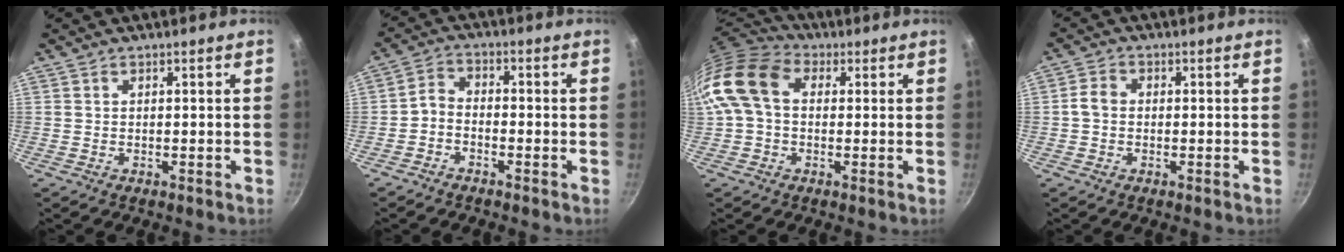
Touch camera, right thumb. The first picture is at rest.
{"total": 3.4, "force": [-2.1, 2.0, 1.7], "torque": [-0.038, 0.030, -0.051]}
{"total": 12.9, "force": [1.6, 9.3, 8.8], "torque": [-0.154, 0.026, 0.009]}
{"total": 2.9, "force": [-0.3, 2.3, 1.7], "torque": [-0.034, 0.011, -0.012]}